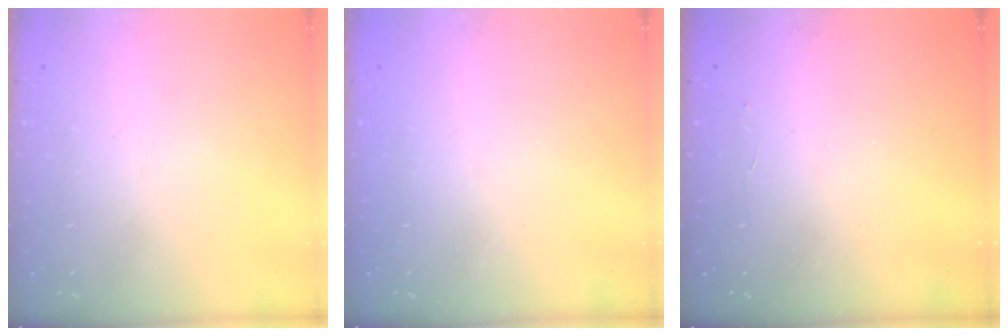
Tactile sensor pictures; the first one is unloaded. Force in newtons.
{"total": 1.0, "press": 1.0, "slide": 0.1}
{"total": 2.1, "press": 2.0, "slide": 0.4}